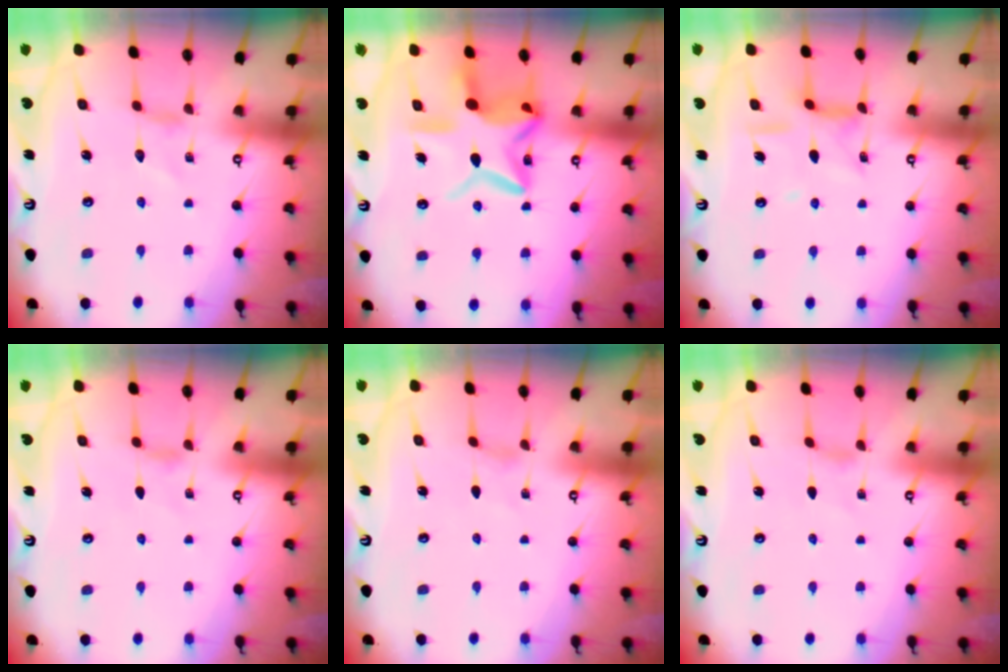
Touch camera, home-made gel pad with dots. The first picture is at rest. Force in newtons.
{"total": 15.6, "press": 15.6, "slide": 1.1}
{"total": 10.8, "press": 10.7, "slide": 0.9}
{"total": 0.0}
{"total": 0.0}
{"total": 0.0}